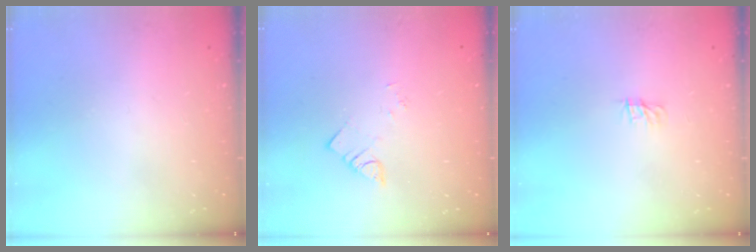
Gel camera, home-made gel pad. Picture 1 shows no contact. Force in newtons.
{"total": 2.2, "press": 2.2, "slide": 0.2}
{"total": 0.0}